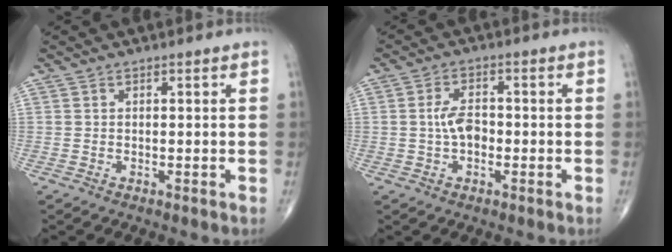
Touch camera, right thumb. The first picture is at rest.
{"total": 4.6, "force": [-0.5, 2.7, 3.7], "torque": [-0.065, 0.011, -0.014]}